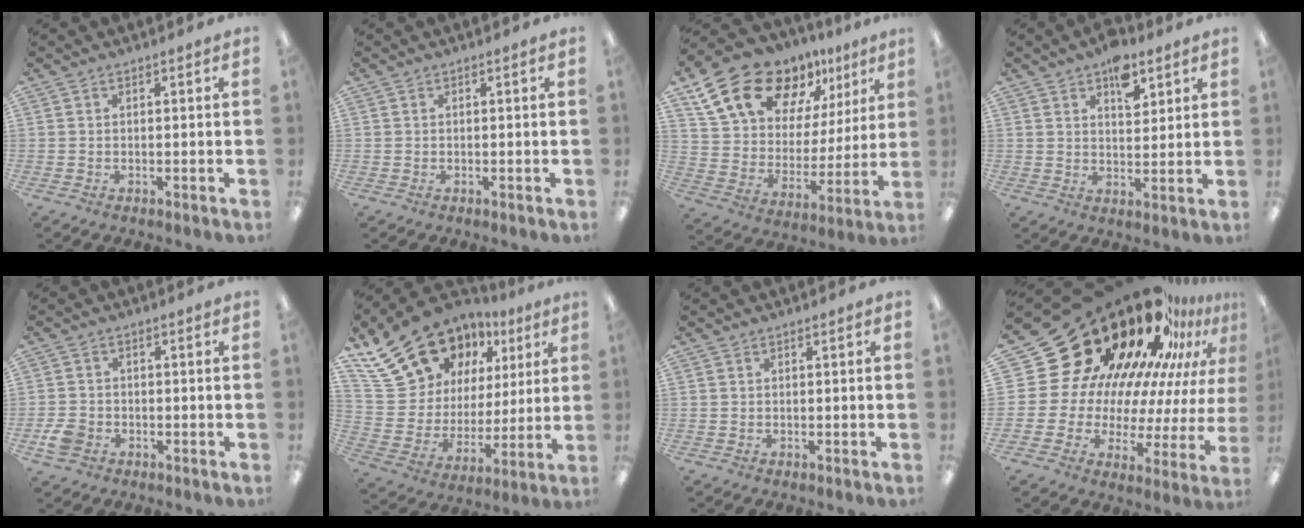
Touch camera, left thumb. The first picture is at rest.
{"total": 0.0}
{"total": 19.2, "force": [13.7, 10.3, 8.7], "torque": [-0.167, -0.080, 0.252]}
{"total": 8.3, "force": [5.1, 4.6, 4.6], "torque": [-0.048, -0.023, 0.084]}
{"total": 4.4, "force": [-1.9, 3.5, 2.1], "torque": [-0.035, 0.004, -0.035]}
{"total": 20.4, "force": [13.8, 12.9, 7.6], "torque": [-0.152, -0.075, 0.270]}
{"total": 0.0}
{"total": 31.1, "force": [21.1, 17.3, 15.0], "torque": [-0.194, -0.204, 0.423]}